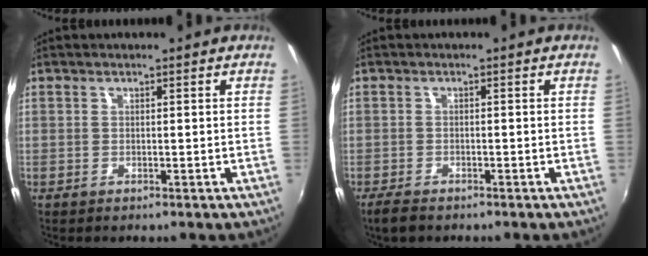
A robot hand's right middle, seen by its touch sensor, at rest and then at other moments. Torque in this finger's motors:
{"motor_torque": [0.01, -0.01, 0.00, 0.02]}